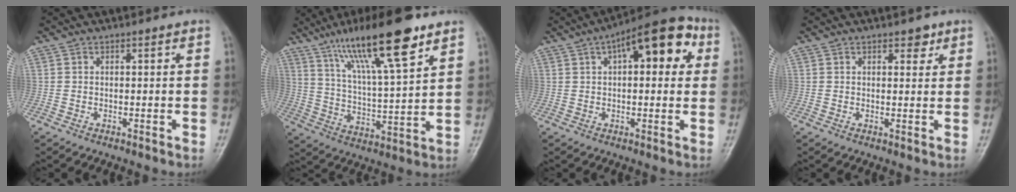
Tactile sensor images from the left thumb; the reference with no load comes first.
{"total": 18.4, "force": [11.4, 3.3, 14.0], "torque": [-0.229, -0.043, 0.203]}
{"total": 14.9, "force": [5.2, 6.6, 12.3], "torque": [-0.137, 0.025, 0.064]}
{"total": 2.4, "force": [1.5, 1.3, 1.4], "torque": [-0.004, -0.007, 0.021]}